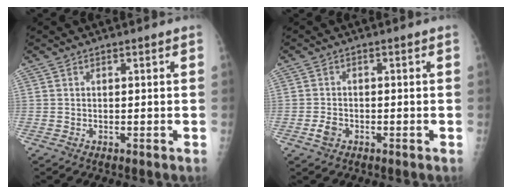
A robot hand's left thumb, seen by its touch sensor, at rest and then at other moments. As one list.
[{"total": 2.4, "force": [-1.2, 1.7, 1.3], "torque": [-0.025, 0.006, -0.021]}]